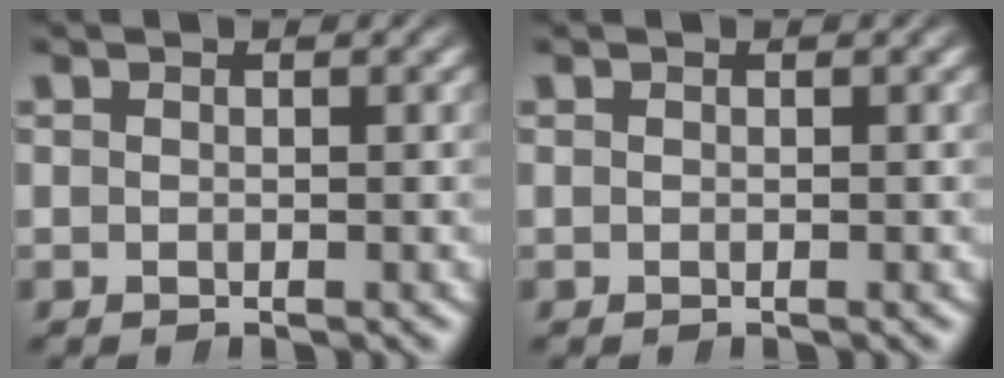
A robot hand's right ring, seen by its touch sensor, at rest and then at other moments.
{"total": 0.0}